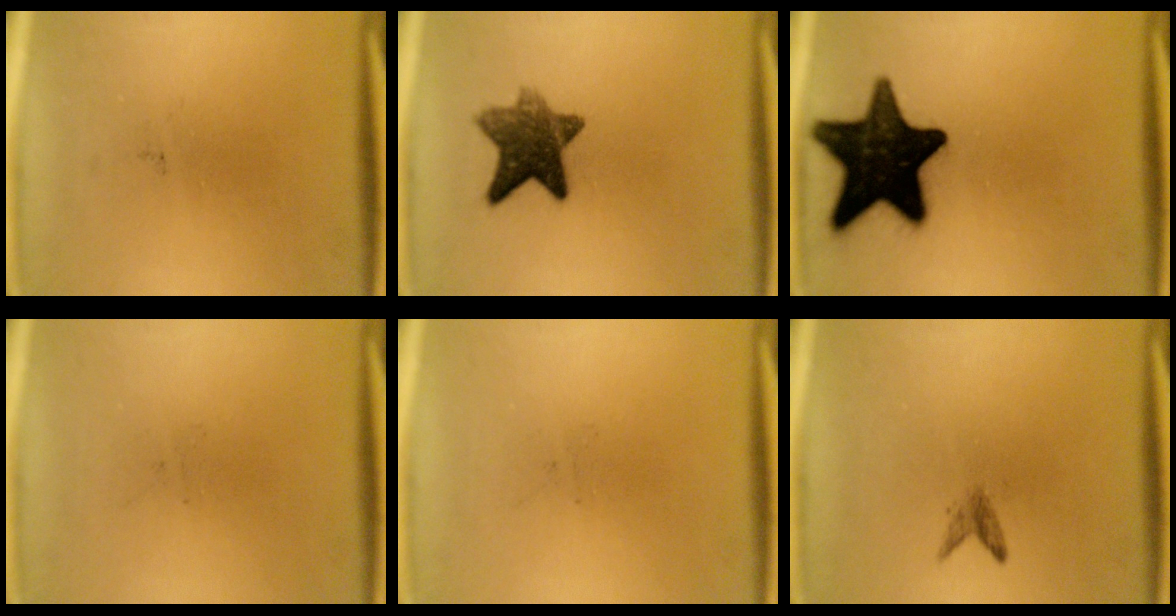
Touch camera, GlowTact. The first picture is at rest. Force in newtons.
{"total": 9.0}
{"total": 18.4}
{"total": 0.0}
{"total": 0.0}
{"total": 1.3}